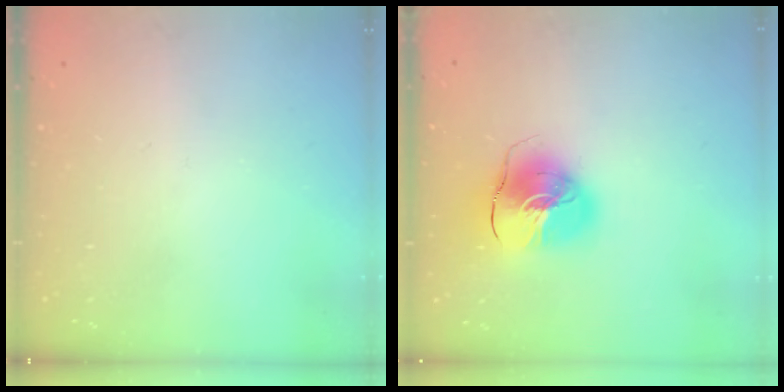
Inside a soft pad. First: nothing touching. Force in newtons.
{"total": 13.9, "press": 13.8, "slide": 2.1}